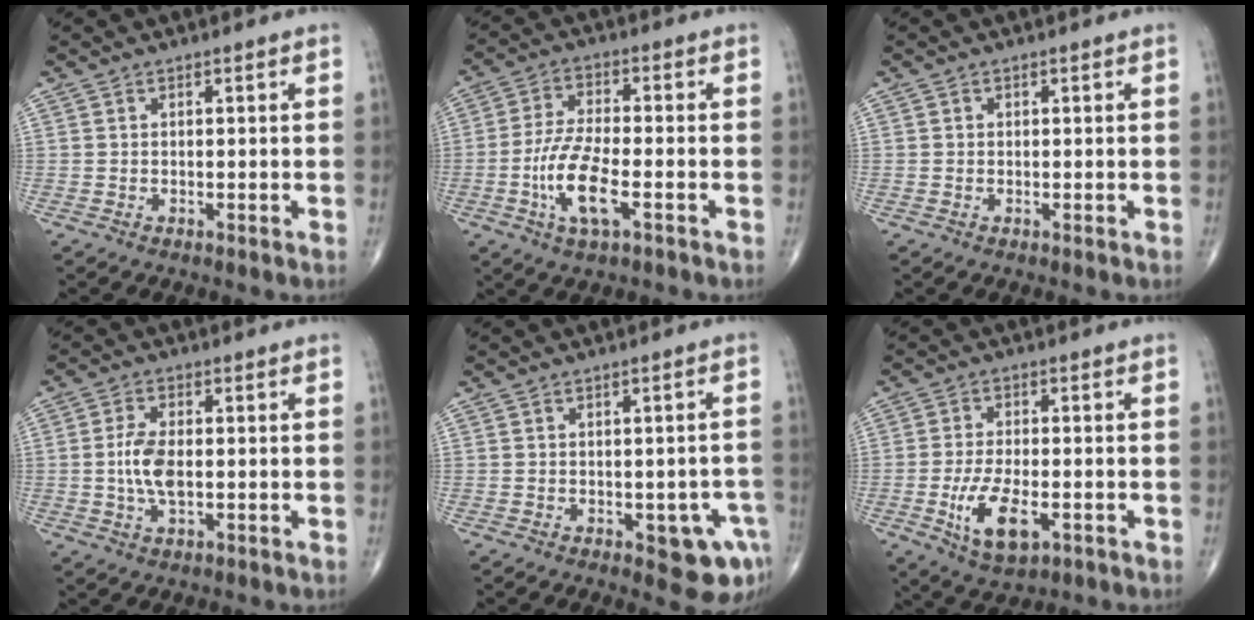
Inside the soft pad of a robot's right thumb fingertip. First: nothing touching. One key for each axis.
{"total": 10.0, "fx": -3.4, "fy": 3.3, "fz": 8.8, "tx": -0.184, "ty": 0.011, "tz": -0.066}
{"total": 0.0}
{"total": 6.1, "fx": -0.3, "fy": 3.0, "fz": 5.4, "tx": -0.111, "ty": 0.000, "tz": -0.008}
{"total": 7.6, "fx": -3.0, "fy": 3.4, "fz": 6.1, "tx": -0.043, "ty": 0.010, "tz": -0.030}
{"total": 9.4, "fx": -3.1, "fy": 4.3, "fz": 7.8, "tx": -0.144, "ty": -0.002, "tz": -0.047}